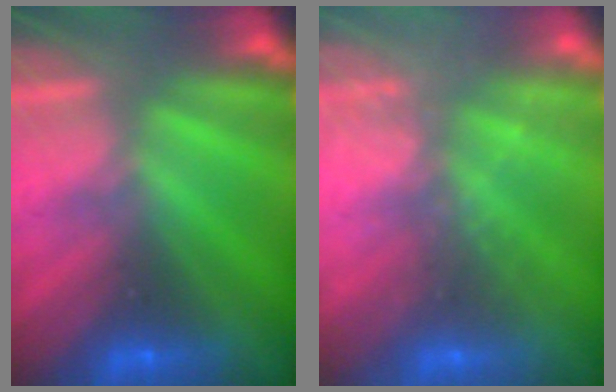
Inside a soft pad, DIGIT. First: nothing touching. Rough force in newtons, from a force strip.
{"total": 2.1}